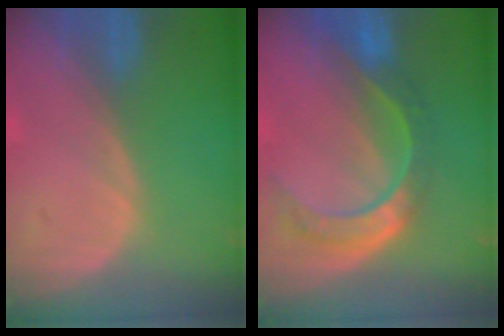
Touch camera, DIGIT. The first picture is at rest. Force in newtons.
{"total": 8.8, "press": 7.4, "slide": 4.7}